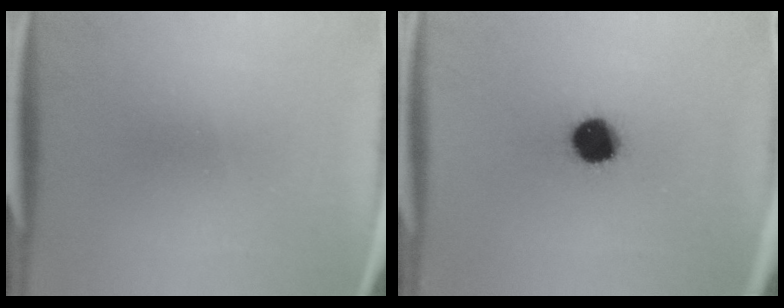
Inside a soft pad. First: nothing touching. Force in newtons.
{"total": 10.0}